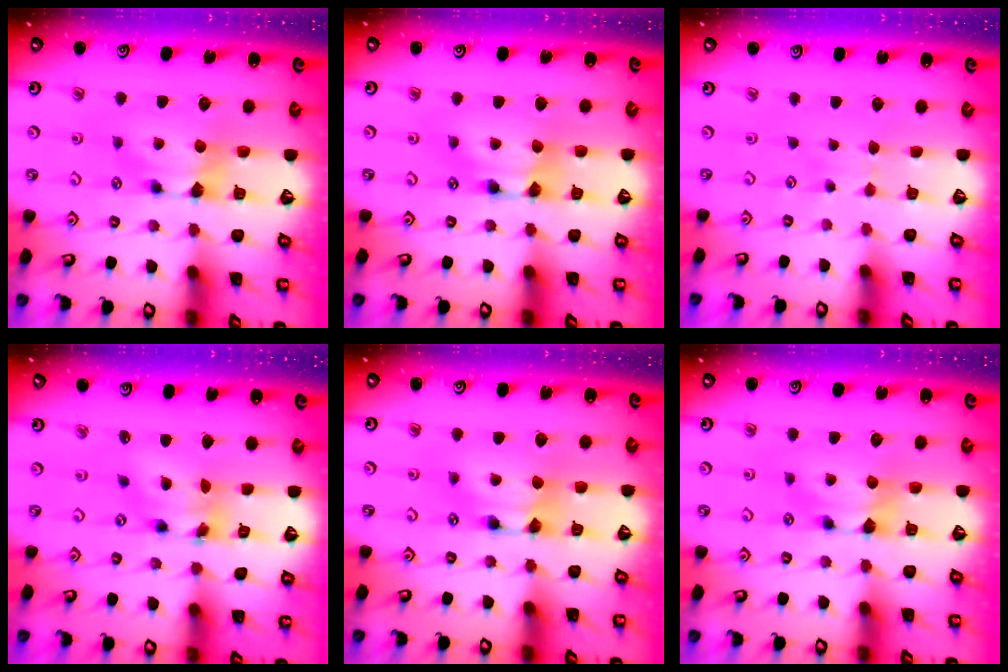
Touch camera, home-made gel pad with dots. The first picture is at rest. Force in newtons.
{"total": 2.0, "press": 2.0, "slide": 0.1}
{"total": 2.6, "press": 2.6, "slide": 0.4}
{"total": 5.2, "press": 4.9, "slide": 1.8}
{"total": 1.8, "press": 1.8, "slide": 0.1}
{"total": 0.0}